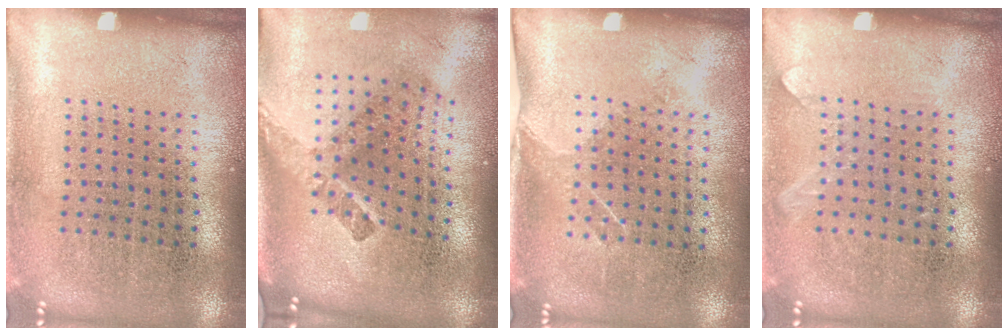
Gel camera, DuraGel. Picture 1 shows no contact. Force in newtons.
{"total": 2.6, "press": 1.6, "slide": 2.0}
{"total": 1.2, "press": 1.0, "slide": 0.7}
{"total": 0.6, "press": 0.6, "slide": 0.1}